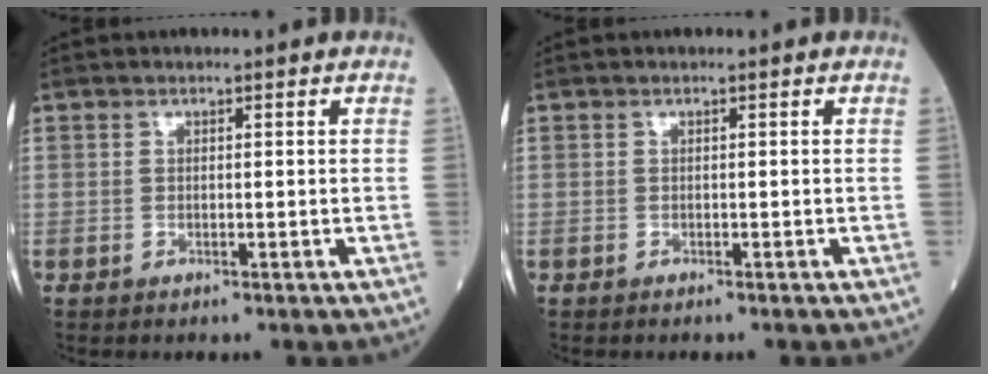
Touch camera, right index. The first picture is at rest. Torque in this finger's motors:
{"motor_torque": [-0.07, -0.06, 0.09, 0.02]}